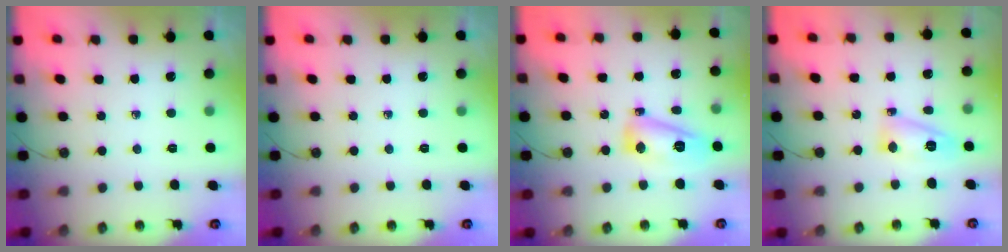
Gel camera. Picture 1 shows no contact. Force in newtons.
{"total": 0.0}
{"total": 12.2, "press": 12.1, "slide": 1.1}
{"total": 9.0, "press": 9.0, "slide": 0.6}